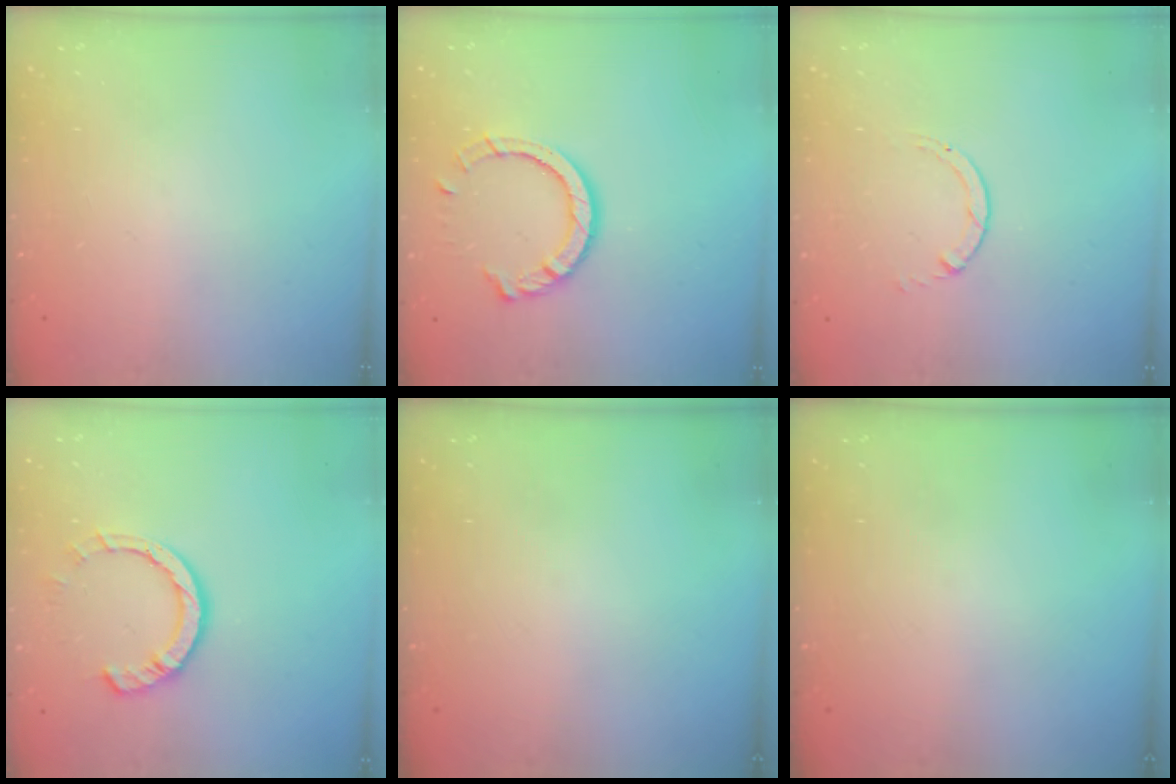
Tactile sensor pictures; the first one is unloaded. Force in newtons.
{"total": 8.8, "press": 8.7, "slide": 1.0}
{"total": 0.6, "press": 0.5, "slide": 0.1}
{"total": 9.0, "press": 8.9, "slide": 1.2}
{"total": 0.0}
{"total": 0.0}